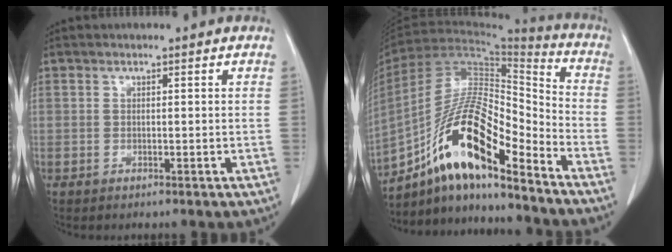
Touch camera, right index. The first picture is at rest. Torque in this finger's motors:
{"motor_torque": [1.18, -0.95, 1.05, 0.21]}